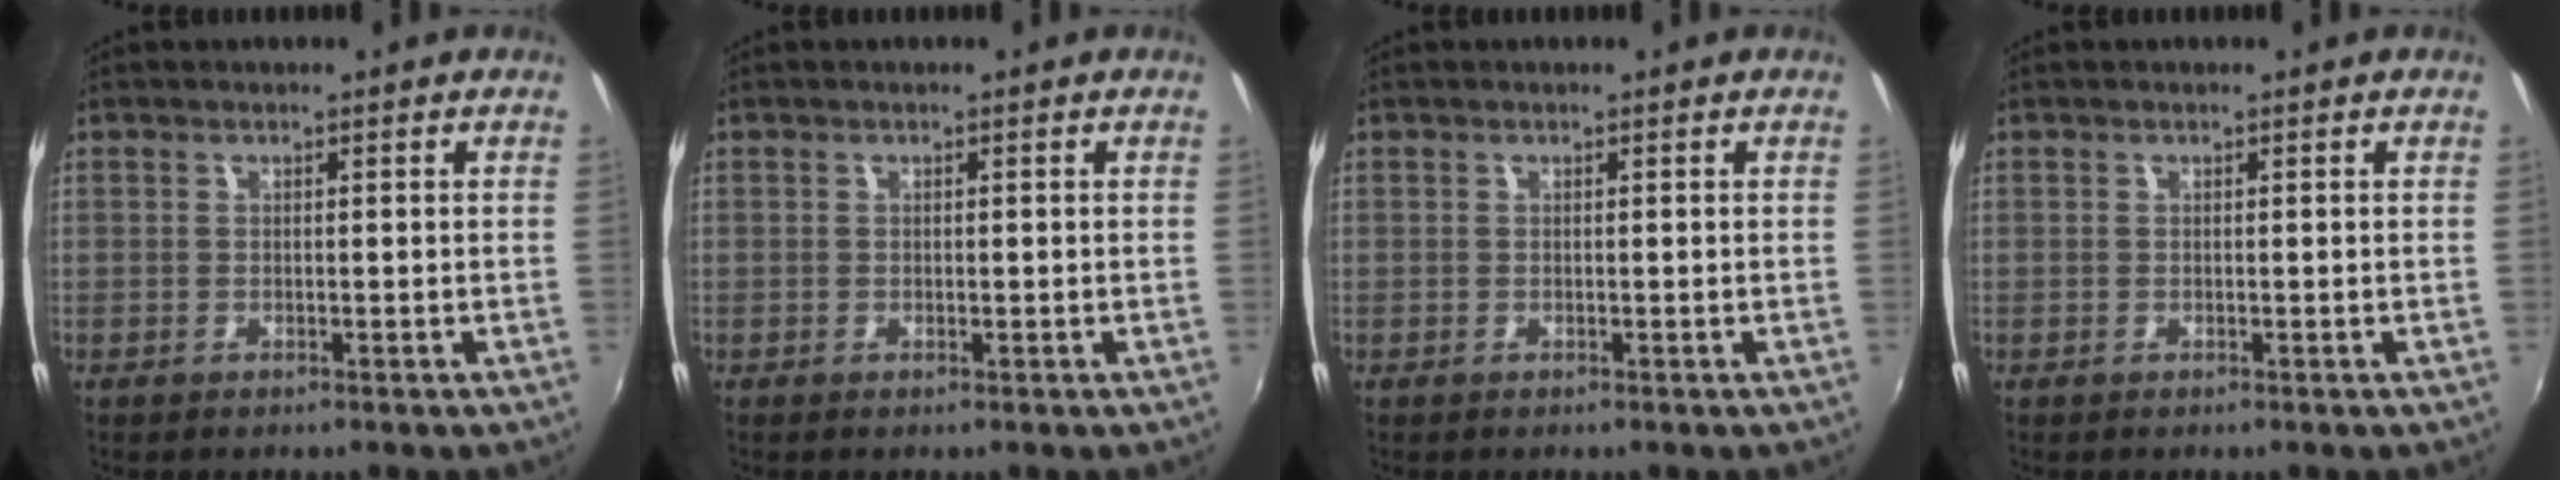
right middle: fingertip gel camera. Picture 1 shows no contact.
{"total": 0.0}
{"total": 0.0}
{"total": 0.0}